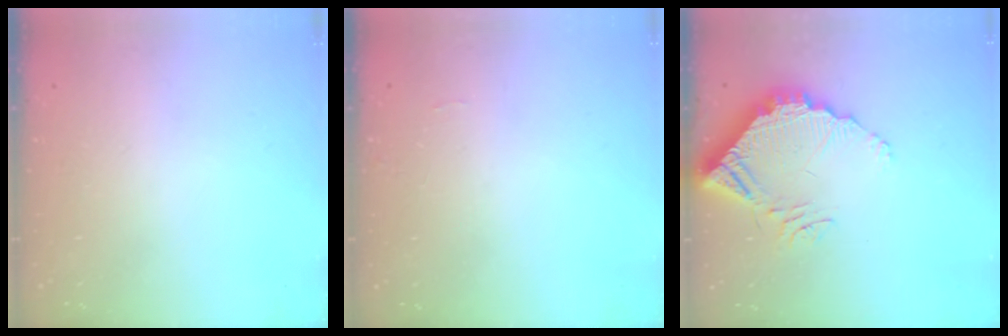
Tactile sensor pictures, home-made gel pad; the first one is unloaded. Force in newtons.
{"total": 6.2, "press": 6.2, "slide": 0.4}
{"total": 11.8, "press": 11.8, "slide": 0.9}